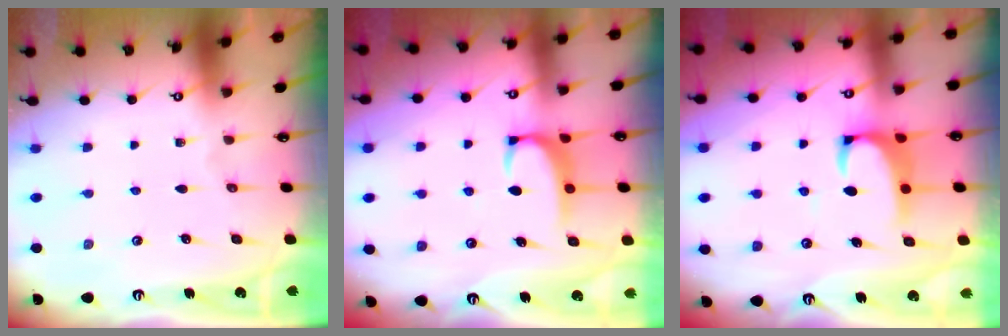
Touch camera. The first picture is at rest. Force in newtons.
{"total": 2.3, "press": 2.2, "slide": 0.6}
{"total": 2.2, "press": 2.0, "slide": 0.9}